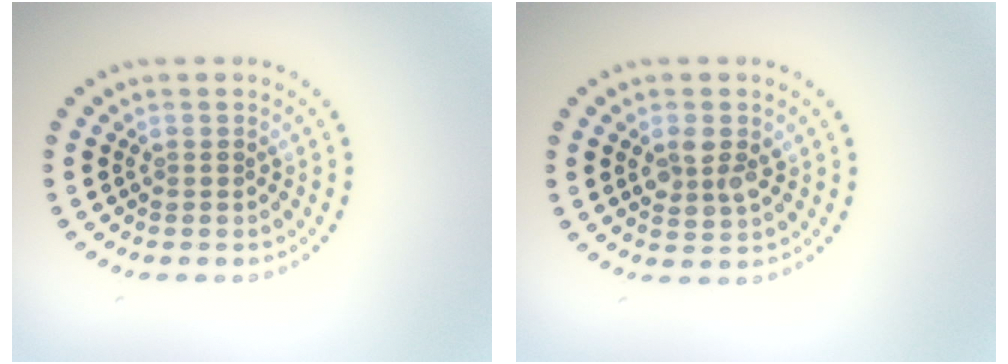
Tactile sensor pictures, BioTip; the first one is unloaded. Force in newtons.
{"total": 2.5, "press": 2.5, "slide": 0.4}